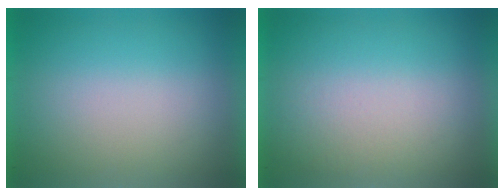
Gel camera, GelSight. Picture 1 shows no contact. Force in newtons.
{"total": 1.4}